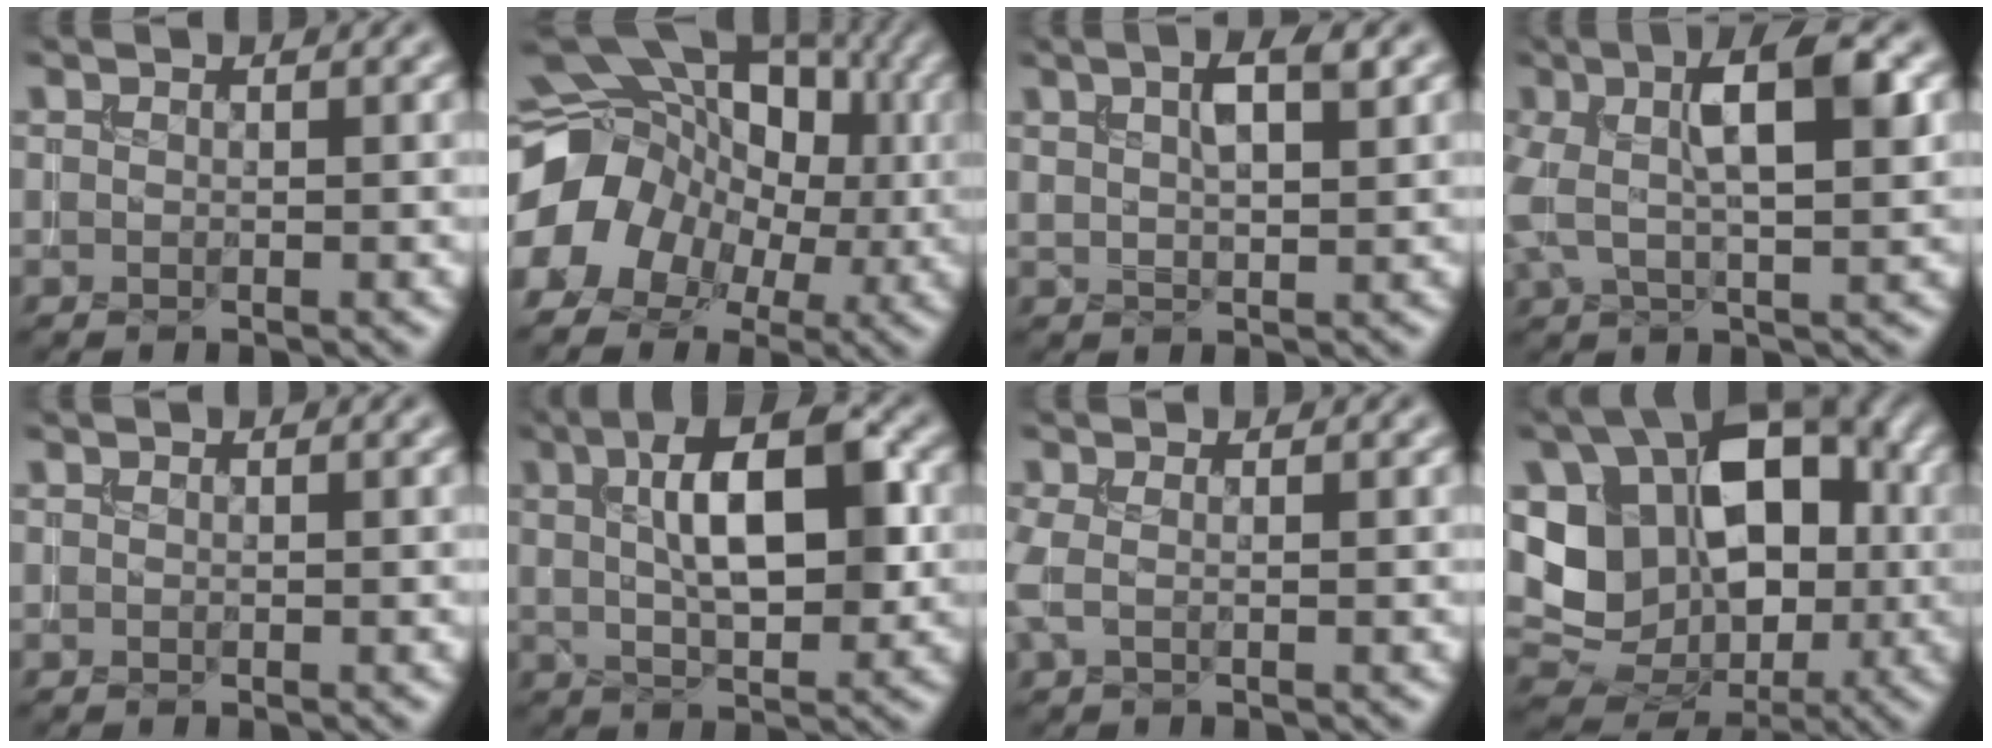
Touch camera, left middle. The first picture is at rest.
{"total": 15.4, "force": [-1.8, 12.7, 8.4], "torque": [-0.143, -0.002, -0.048]}
{"total": 3.5, "force": [1.7, 1.2, 2.9], "torque": [-0.055, 0.008, 0.031]}
{"total": 7.6, "force": [1.4, 2.7, 6.9], "torque": [-0.132, 0.010, 0.017]}
{"total": 0.0}
{"total": 8.7, "force": [1.9, 3.4, 7.8], "torque": [-0.119, 0.014, 0.025]}
{"total": 1.7, "force": [0.0, 0.7, 1.6], "torque": [-0.042, 0.002, -0.007]}
{"total": 14.6, "force": [1.0, 10.5, 10.0], "torque": [-0.158, -0.001, 0.026]}